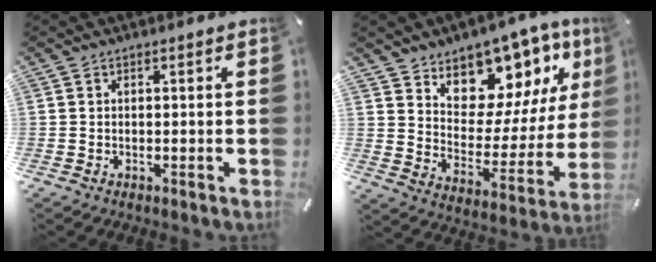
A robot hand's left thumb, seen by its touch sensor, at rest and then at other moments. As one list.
[{"total": 11.4, "force": [8.2, 7.6, 2.3], "torque": [-0.028, -0.095, 0.143]}]